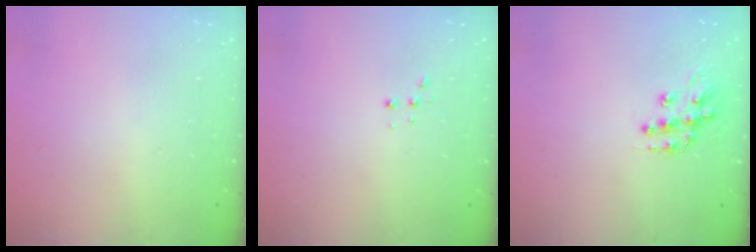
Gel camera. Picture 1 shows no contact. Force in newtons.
{"total": 2.2, "press": 2.2, "slide": 0.5}
{"total": 11.6, "press": 11.5, "slide": 0.9}